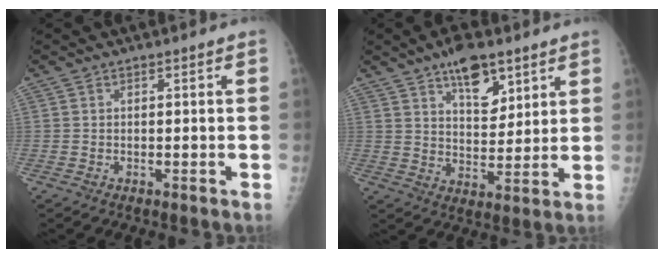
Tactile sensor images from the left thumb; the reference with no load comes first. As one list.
[{"total": 10.4, "force": [6.4, 5.0, 6.4], "torque": [-0.075, -0.039, 0.106]}]